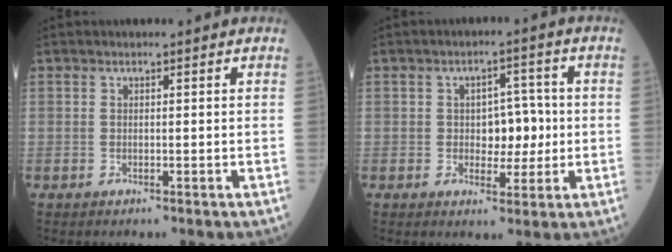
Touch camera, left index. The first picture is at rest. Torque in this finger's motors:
{"motor_torque": [0.24, -0.15, 0.06, 0.03]}